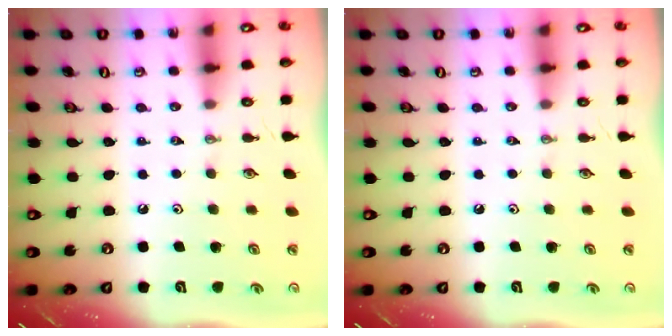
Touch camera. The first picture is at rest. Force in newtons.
{"total": 0.0}